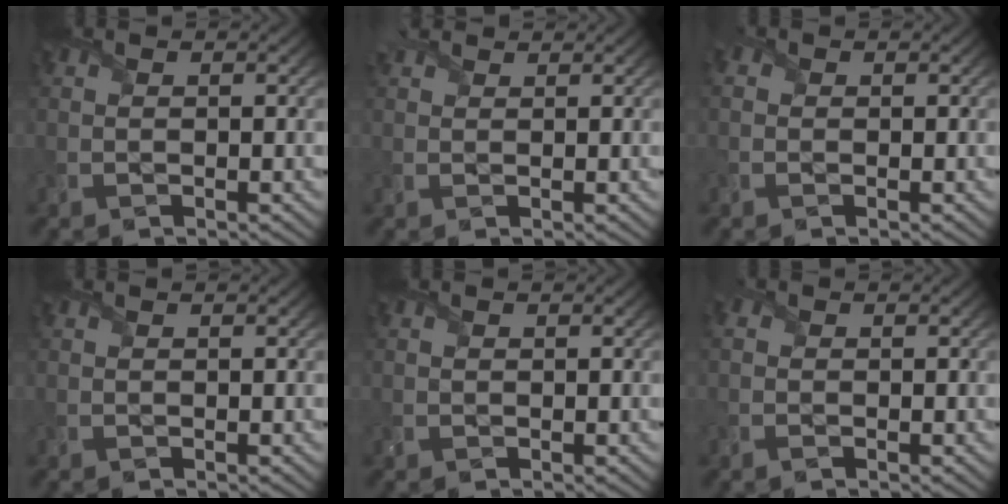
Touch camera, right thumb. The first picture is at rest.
{"total": 2.2, "force": [1.9, 0.8, 0.8], "torque": [-0.026, 0.012, 0.033]}
{"total": 1.2, "force": [0.0, 1.1, 0.5], "torque": [-0.016, 0.000, -0.003]}
{"total": 0.0}
{"total": 0.0}
{"total": 1.3, "force": [-0.3, 1.1, 0.7], "torque": [-0.021, 0.000, -0.012]}